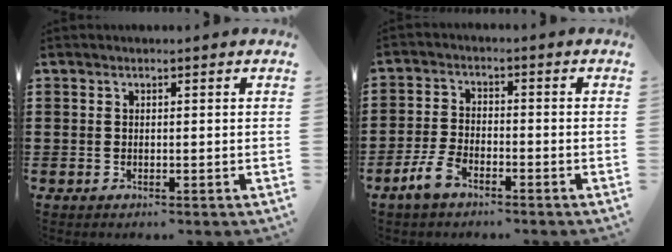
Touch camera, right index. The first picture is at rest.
{"total": 4.3, "force": [-2.9, 1.8, 2.7], "torque": [-0.074, 0.000, -0.062]}